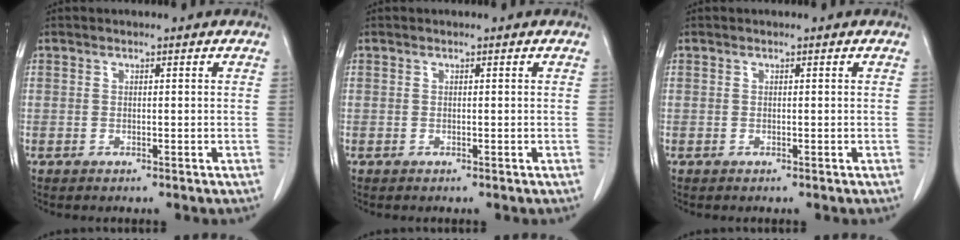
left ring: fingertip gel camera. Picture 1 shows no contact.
{"total": 0.0}
{"total": 0.0}